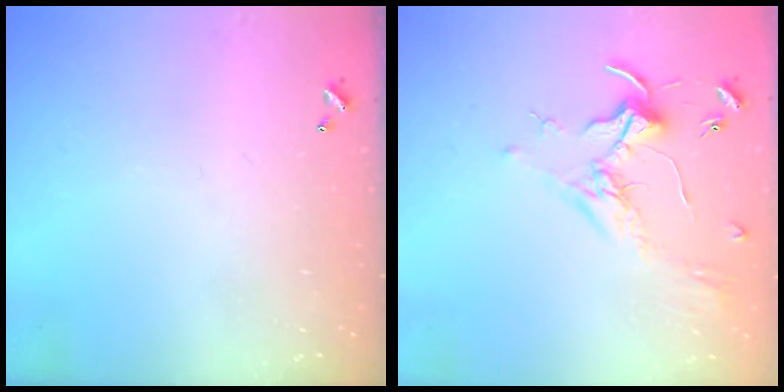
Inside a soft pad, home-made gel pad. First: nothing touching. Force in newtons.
{"total": 1.7, "press": 1.5, "slide": 0.7}